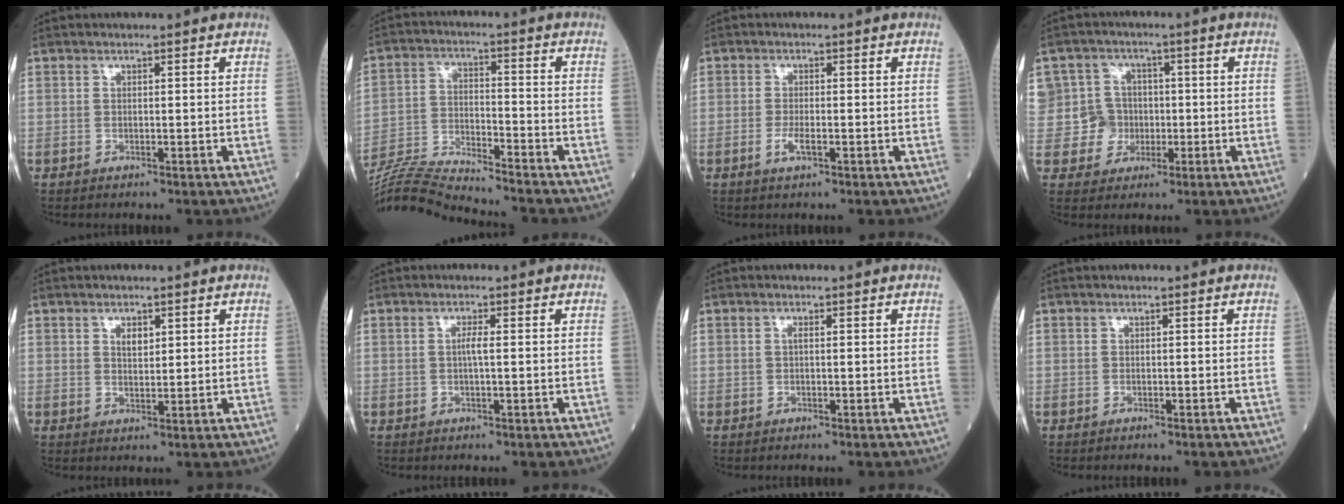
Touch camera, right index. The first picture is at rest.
{"total": 13.9, "force": [-13.3, -1.1, 3.8], "torque": [-0.069, -0.002, -0.238]}
{"total": 2.2, "force": [-0.8, 0.6, 2.0], "torque": [-0.043, -0.002, -0.013]}
{"total": 7.9, "force": [0.1, 7.8, 0.6], "torque": [-0.019, 0.033, 0.013]}
{"total": 2.0, "force": [1.0, 1.0, 1.5], "torque": [-0.023, 0.000, 0.019]}
{"total": 1.5, "force": [0.0, 0.0, 1.5], "torque": [-0.029, 0.001, -0.001]}
{"total": 0.6, "force": [0.1, 0.1, 0.6], "torque": [-0.016, 0.000, 0.001]}
{"total": 0.6, "force": [-0.6, 0.0, 0.2], "torque": [-0.007, -0.001, -0.011]}